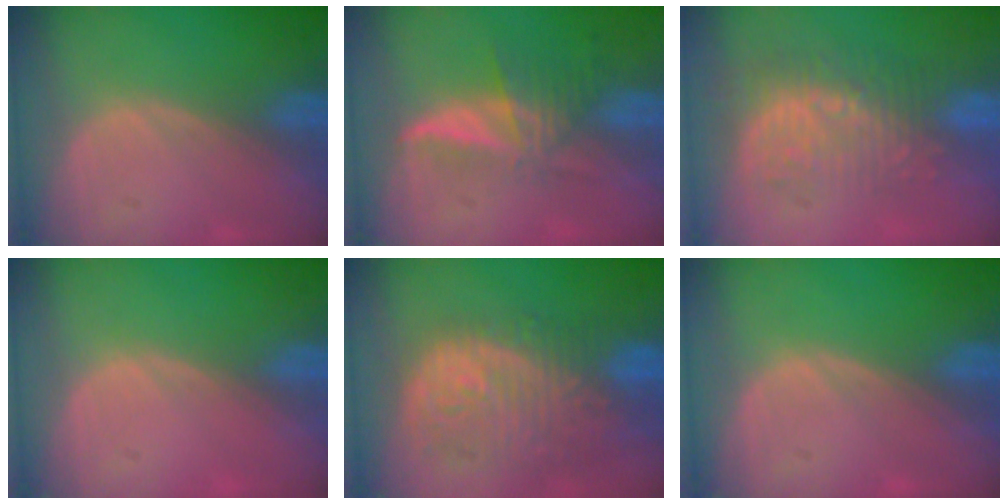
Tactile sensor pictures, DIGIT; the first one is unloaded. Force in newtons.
{"total": 6.0, "press": 5.3, "slide": 2.8}
{"total": 10.0, "press": 8.7, "slide": 4.8}
{"total": 0.0}
{"total": 11.9, "press": 10.5, "slide": 5.6}
{"total": 0.0}